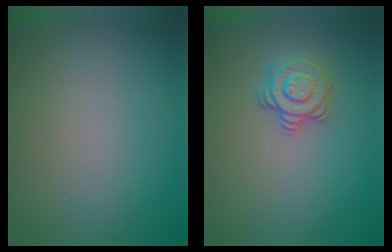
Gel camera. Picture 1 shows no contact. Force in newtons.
{"total": 2.8, "press": 2.7, "slide": 0.7}